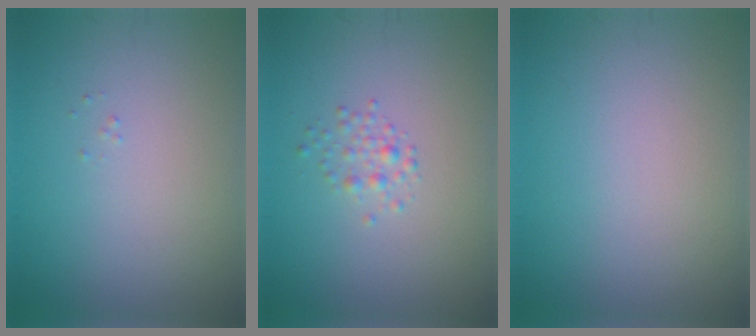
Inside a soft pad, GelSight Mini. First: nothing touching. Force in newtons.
{"total": 1.3, "press": 1.3, "slide": 0.0}
{"total": 0.0}